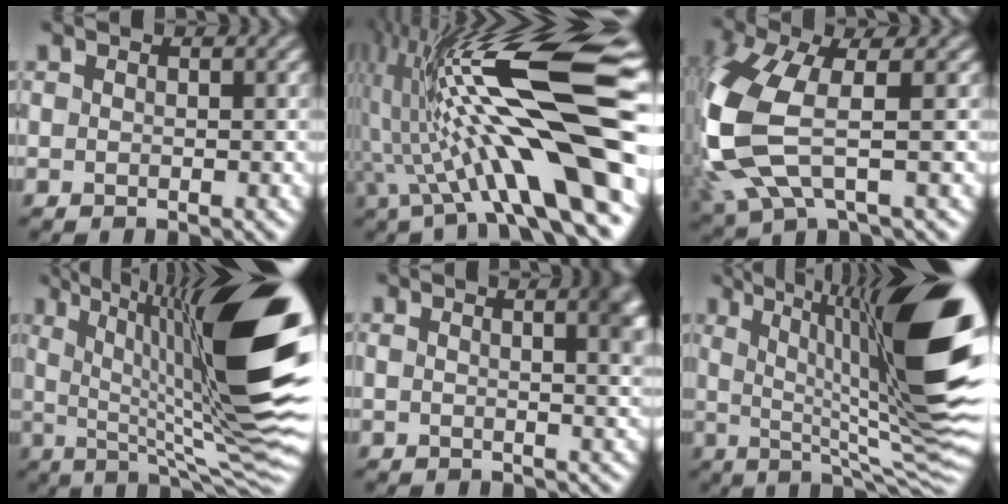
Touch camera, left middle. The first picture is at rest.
{"total": 14.5, "force": [0.9, 2.6, 14.2], "torque": [-0.238, 0.017, 0.013]}
{"total": 9.4, "force": [-0.7, 4.4, 8.3], "torque": [-0.237, -0.021, -0.015]}
{"total": 17.7, "force": [3.7, 3.6, 16.9], "torque": [-0.256, 0.017, 0.065]}
{"total": 3.9, "force": [0.9, 1.1, 3.6], "torque": [-0.035, 0.010, 0.009]}
{"total": 15.7, "force": [3.6, 2.9, 15.0], "torque": [-0.226, 0.011, 0.059]}